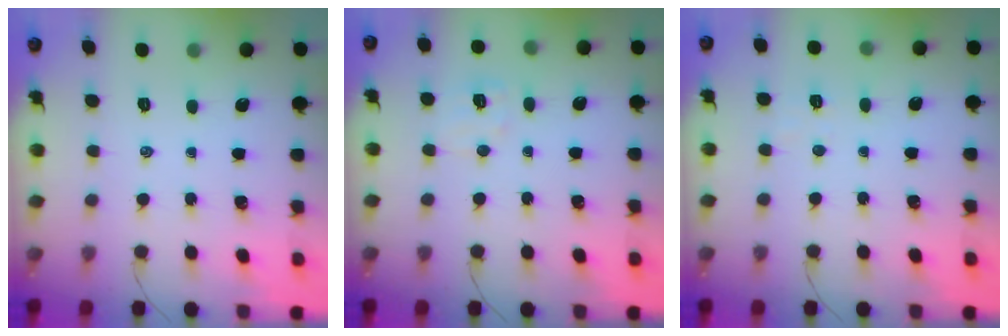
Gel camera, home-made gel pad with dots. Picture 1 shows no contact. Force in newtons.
{"total": 6.0, "press": 5.8, "slide": 1.4}
{"total": 2.4, "press": 2.3, "slide": 0.6}